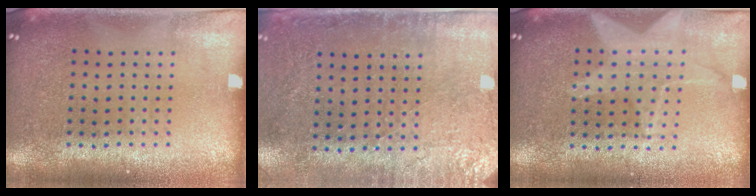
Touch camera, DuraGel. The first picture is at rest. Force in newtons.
{"total": 2.8, "press": 2.3, "slide": 1.6}
{"total": 1.2, "press": 1.2, "slide": 0.2}